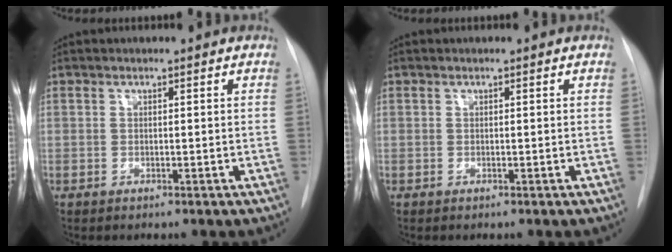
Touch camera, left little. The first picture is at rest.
{"total": 0.0}